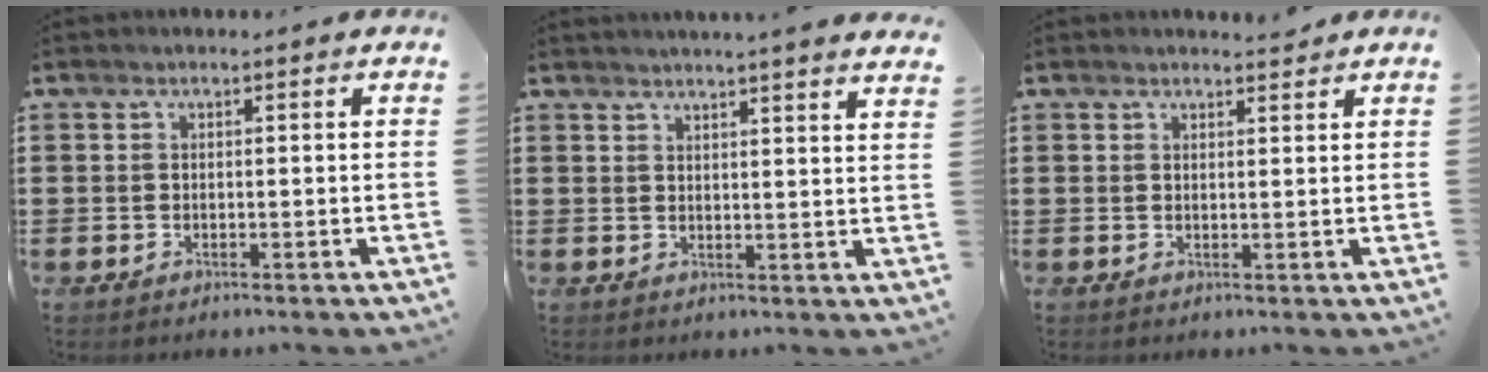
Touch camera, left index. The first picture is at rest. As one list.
[{"total": 3.1, "force": [3.0, -0.9, 0.3], "torque": [-0.013, -0.015, 0.055]}, {"total": 1.9, "force": [1.8, 0.4, 0.3], "torque": [-0.009, 0.001, 0.035]}]